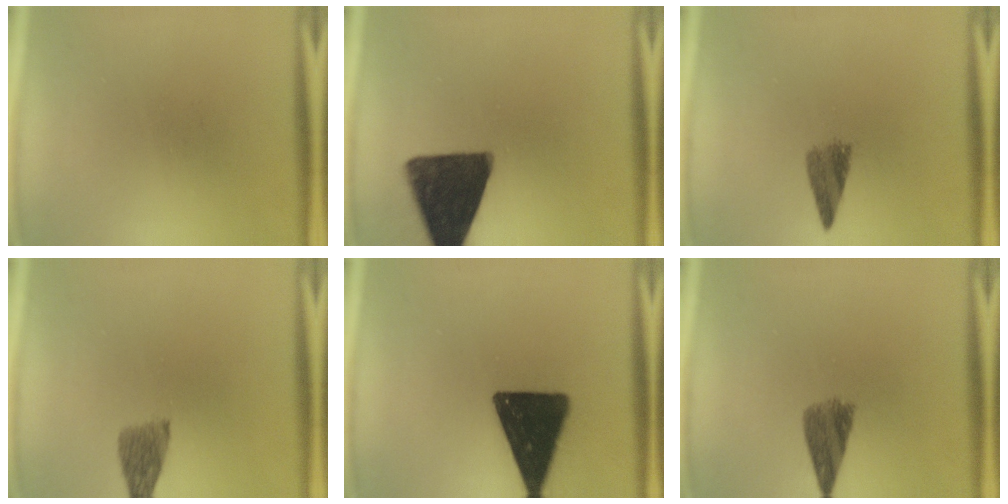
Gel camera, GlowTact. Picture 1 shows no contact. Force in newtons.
{"total": 16.5}
{"total": 3.9}
{"total": 4.1}
{"total": 18.7}
{"total": 5.3}